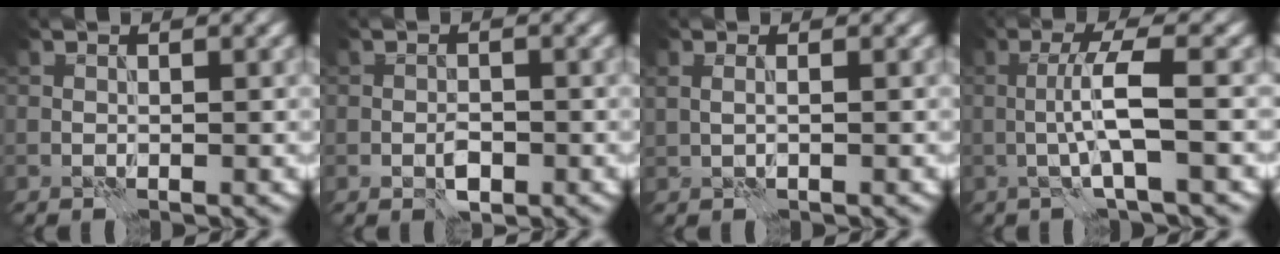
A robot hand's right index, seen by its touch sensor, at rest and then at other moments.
{"total": 1.9, "force": [-0.8, 1.1, 1.4], "torque": [-0.026, 0.000, -0.014]}
{"total": 1.1, "force": [0.7, 0.4, 0.8], "torque": [-0.010, -0.002, 0.003]}
{"total": 4.0, "force": [-0.7, 0.2, 4.0], "torque": [-0.074, 0.012, -0.018]}